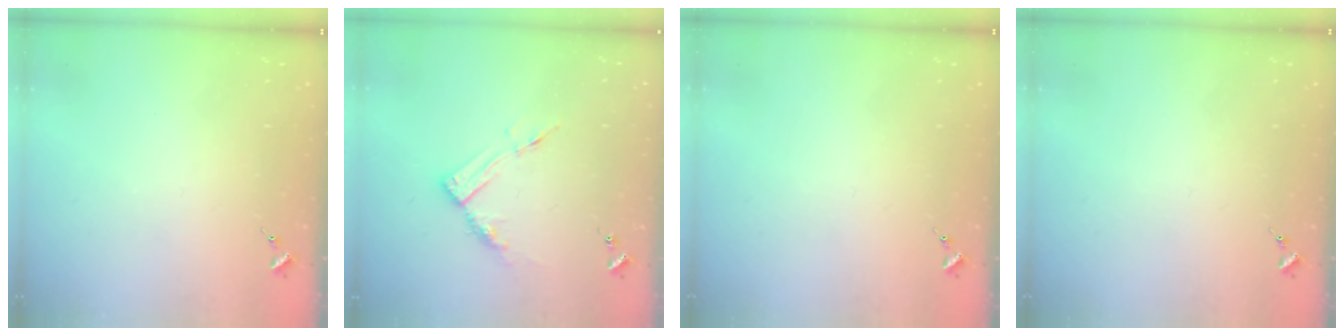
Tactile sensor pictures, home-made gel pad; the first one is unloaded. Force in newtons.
{"total": 8.8, "press": 8.8, "slide": 0.6}
{"total": 0.0}
{"total": 0.0}